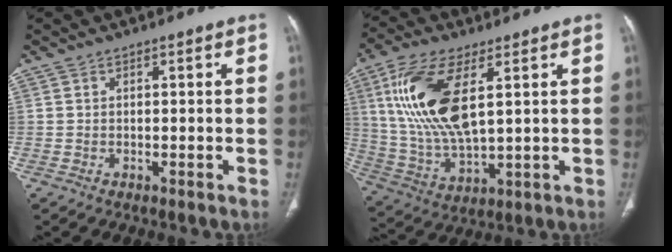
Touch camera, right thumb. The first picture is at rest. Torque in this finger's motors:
{"motor_torque": [-0.67, 2.90, 1.89, 0.88, 0.23]}